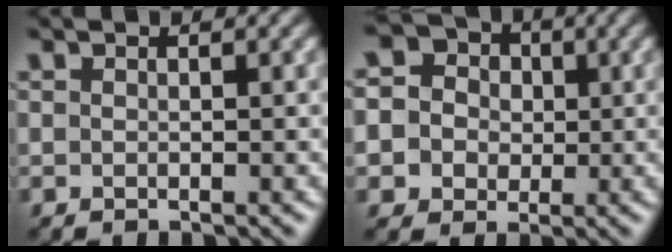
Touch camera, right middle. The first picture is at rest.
{"total": 8.0, "force": [-0.1, 7.6, 2.4], "torque": [-0.060, 0.025, -0.024]}